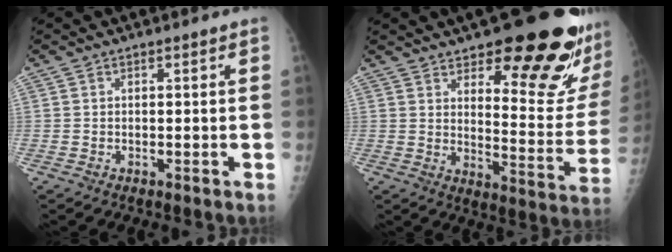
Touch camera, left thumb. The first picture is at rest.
{"total": 22.1, "force": [13.7, 6.3, 16.2], "torque": [-0.177, -0.093, 0.188]}